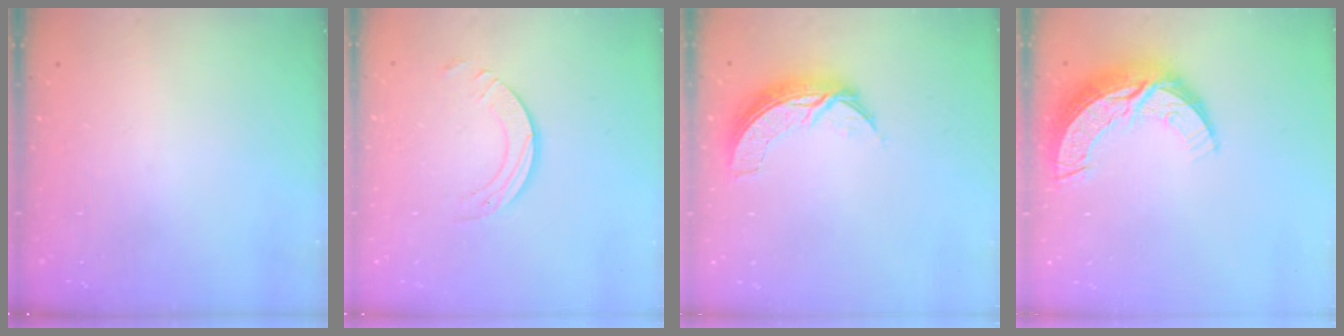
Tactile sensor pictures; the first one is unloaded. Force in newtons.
{"total": 4.3, "press": 4.3, "slide": 0.1}
{"total": 8.2, "press": 8.1, "slide": 0.6}
{"total": 13.0, "press": 12.9, "slide": 1.0}